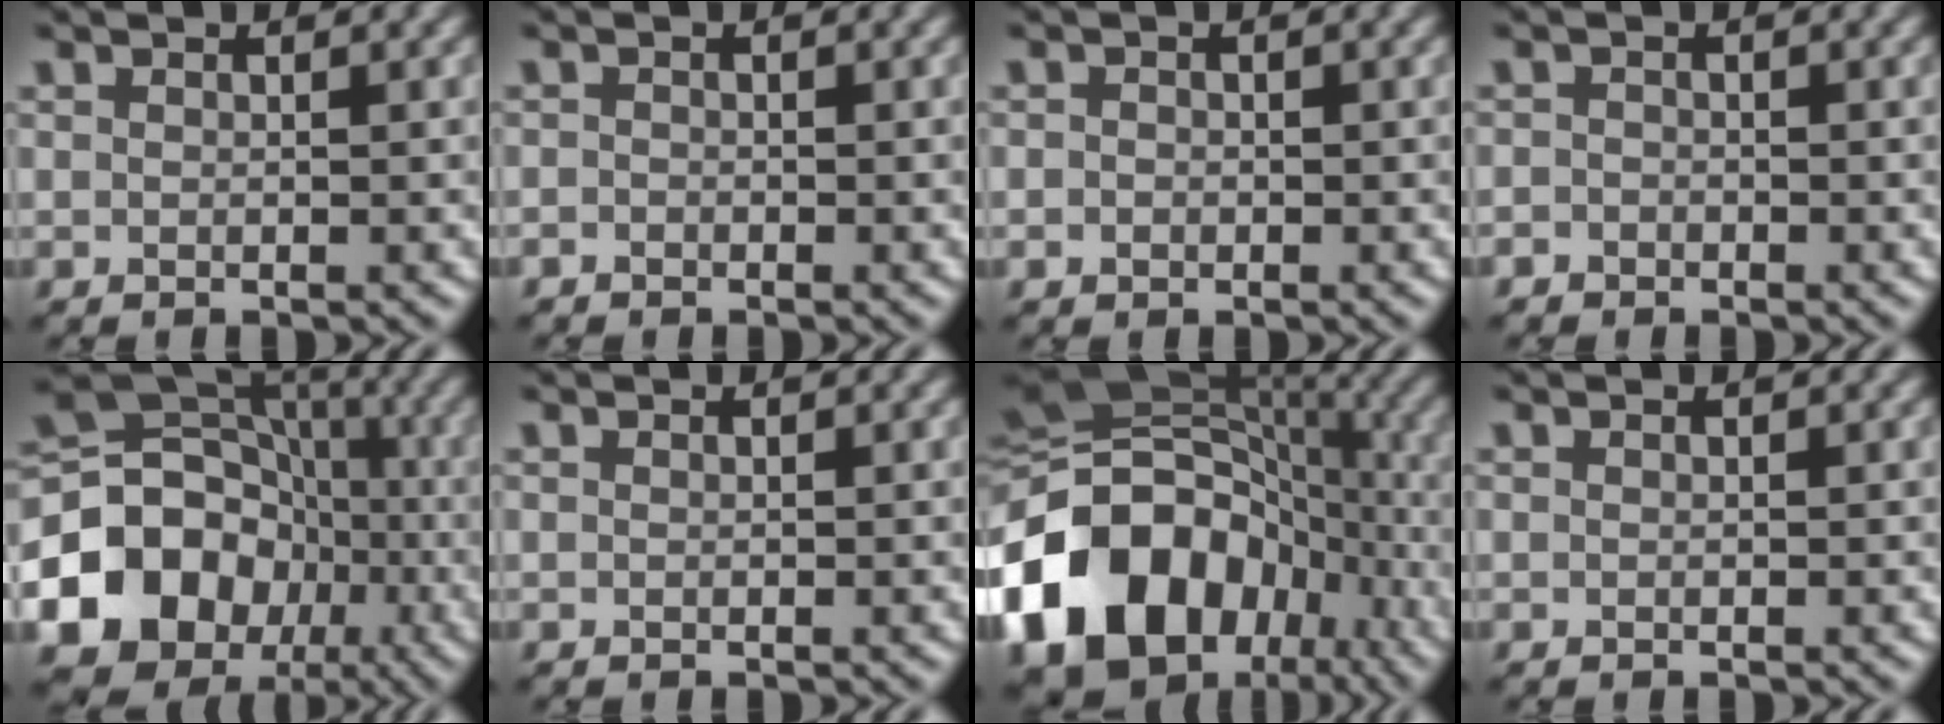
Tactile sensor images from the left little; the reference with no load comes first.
{"total": 0.5, "force": [-0.4, 0.3, 0.1], "torque": [0.002, -0.004, -0.008]}
{"total": 0.8, "force": [-0.2, 0.7, 0.3], "torque": [-0.002, -0.004, -0.005]}
{"total": 0.9, "force": [-0.6, 0.7, 0.0], "torque": [0.006, -0.001, -0.011]}
{"total": 14.6, "force": [-4.5, 12.3, 6.4], "torque": [-0.132, -0.007, -0.093]}
{"total": 0.0}
{"total": 20.0, "force": [-6.6, 15.5, 10.9], "torque": [-0.228, 0.003, -0.111]}
{"total": 0.0}